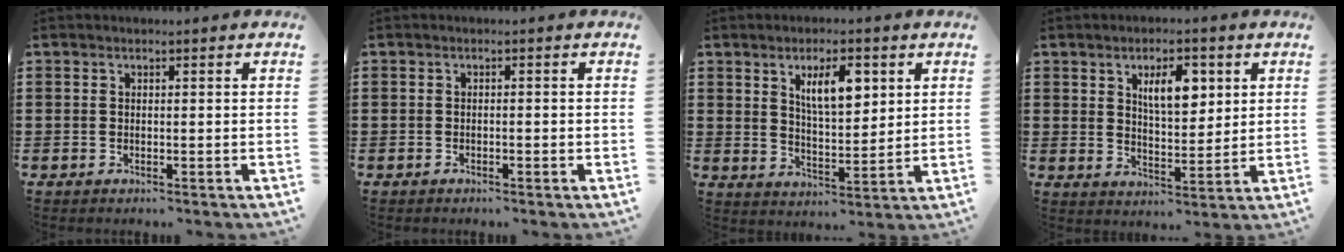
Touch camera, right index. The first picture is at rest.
{"total": 0.6, "force": [-0.5, 0.1, 0.4], "torque": [-0.008, -0.002, -0.010]}
{"total": 7.2, "force": [3.0, 2.9, 5.9], "torque": [-0.109, 0.004, 0.046]}
{"total": 6.6, "force": [2.7, 3.0, 5.2], "torque": [-0.088, 0.001, 0.040]}